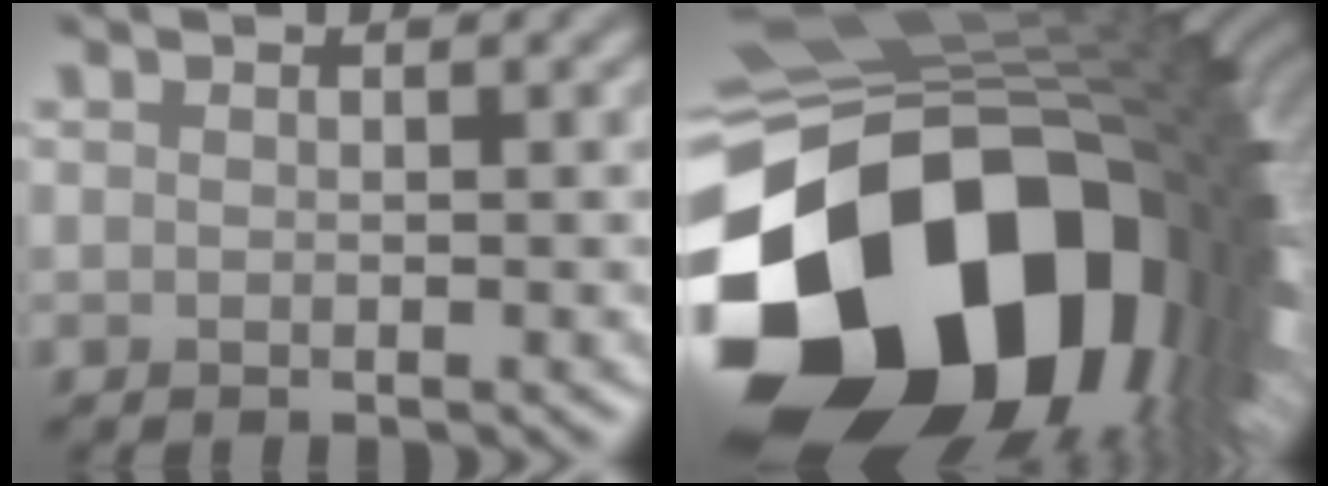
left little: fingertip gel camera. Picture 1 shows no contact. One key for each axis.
{"total": 21.5, "fx": -6.7, "fy": 14.4, "fz": 14.4, "tx": -0.315, "ty": -0.070, "tz": -0.088}